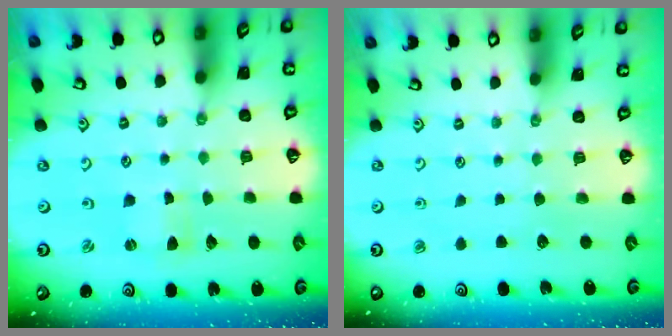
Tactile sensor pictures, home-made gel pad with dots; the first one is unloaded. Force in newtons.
{"total": 0.0}